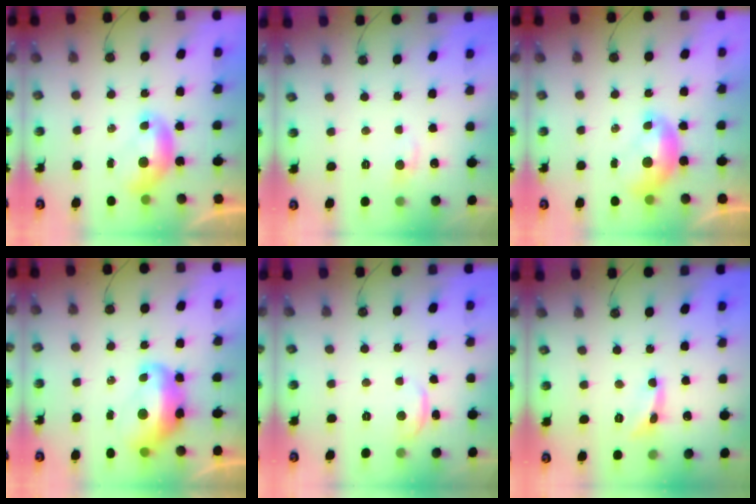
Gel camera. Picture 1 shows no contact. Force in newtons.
{"total": 1.5, "press": 1.2, "slide": 0.9}
{"total": 1.5, "press": 1.4, "slide": 0.4}
{"total": 6.2, "press": 6.1, "slide": 1.2}
{"total": 0.6, "press": 0.0, "slide": 0.6}
{"total": 1.1, "press": 1.0, "slide": 0.4}